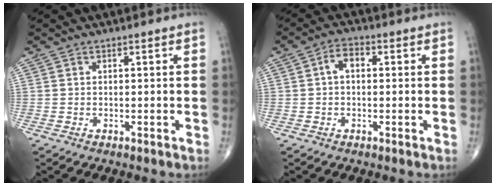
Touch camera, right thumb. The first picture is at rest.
{"total": 3.8, "force": [0.4, 2.4, 3.0], "torque": [-0.046, 0.016, 0.000]}